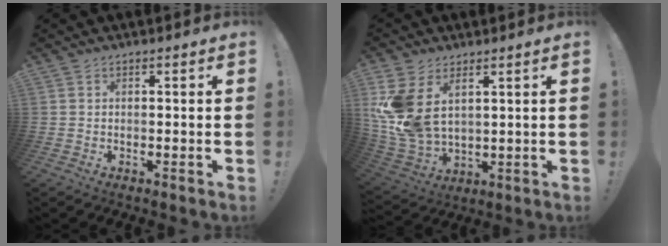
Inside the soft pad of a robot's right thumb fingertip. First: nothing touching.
{"total": 12.1, "force": [4.3, 7.6, 8.5], "torque": [-0.164, -0.031, 0.085]}